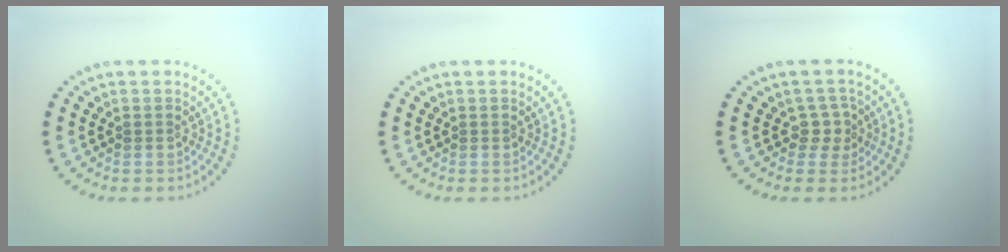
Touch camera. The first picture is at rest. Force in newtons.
{"total": 0.0}
{"total": 1.8, "press": 1.3, "slide": 1.3}